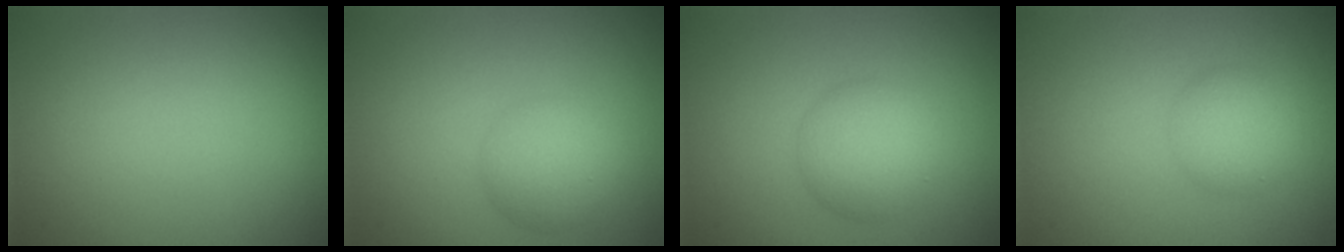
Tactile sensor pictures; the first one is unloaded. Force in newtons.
{"total": 3.4, "press": 3.4, "slide": 0.1}
{"total": 4.0, "press": 4.0, "slide": 0.0}
{"total": 3.0, "press": 3.0, "slide": 0.1}